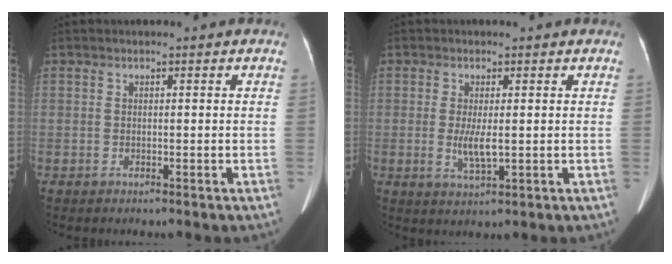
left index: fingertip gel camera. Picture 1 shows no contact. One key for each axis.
{"total": 3.6, "fx": -0.1, "fy": 0.7, "fz": 3.5, "tx": -0.073, "ty": -0.009, "tz": 0.001}